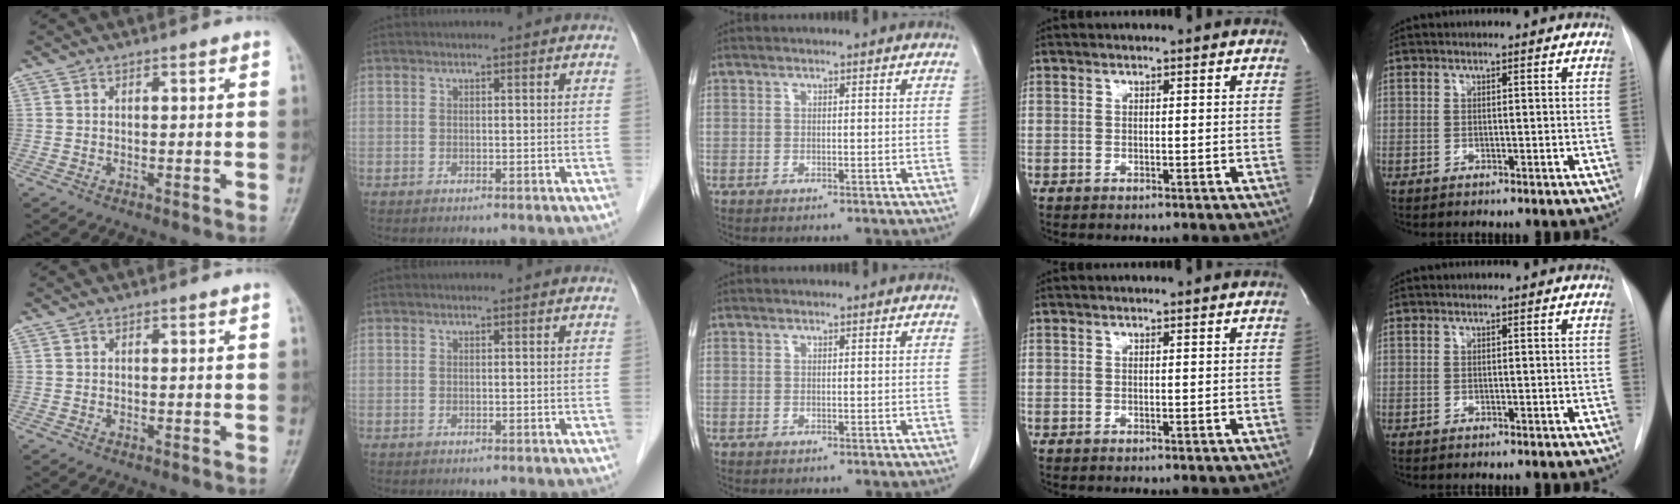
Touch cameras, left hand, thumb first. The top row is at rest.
{}